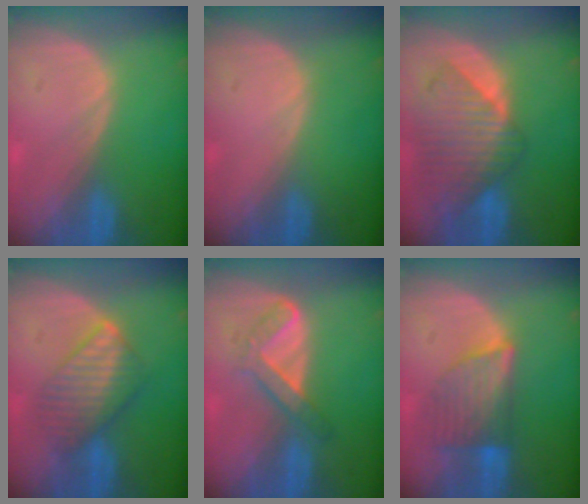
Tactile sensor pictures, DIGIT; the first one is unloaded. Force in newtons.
{"total": 0.0}
{"total": 9.8, "press": 8.6, "slide": 4.8}
{"total": 6.6, "press": 6.6, "slide": 0.6}
{"total": 4.6, "press": 4.6, "slide": 0.6}
{"total": 6.9, "press": 6.6, "slide": 2.0}